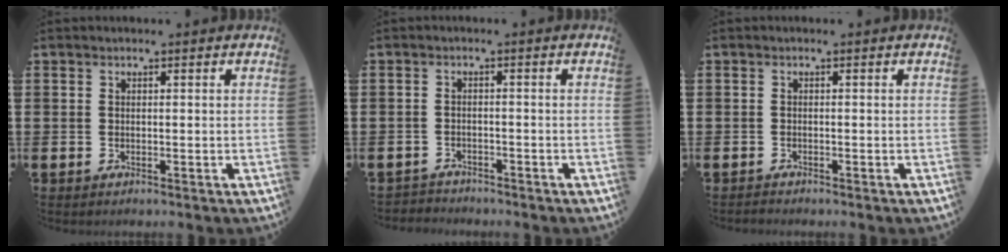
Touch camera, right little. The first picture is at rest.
{"total": 1.4, "force": [-1.4, 0.2, -0.2], "torque": [0.000, 0.003, -0.031]}
{"total": 0.8, "force": [-0.8, 0.0, -0.1], "torque": [0.000, 0.000, -0.016]}